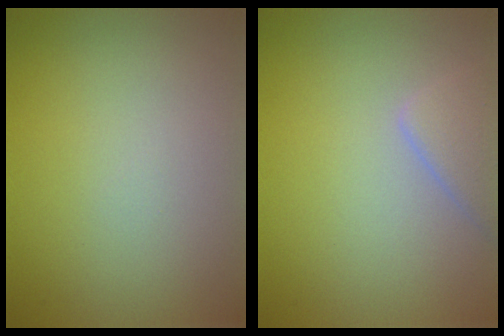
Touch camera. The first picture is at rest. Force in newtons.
{"total": 2.4, "press": 2.4, "slide": 0.2}